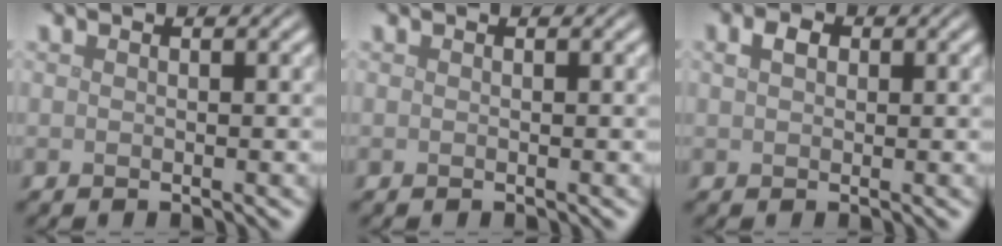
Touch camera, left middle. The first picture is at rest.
{"total": 0.0}
{"total": 1.6, "force": [0.6, 1.1, 1.0], "torque": [-0.021, 0.006, 0.008]}